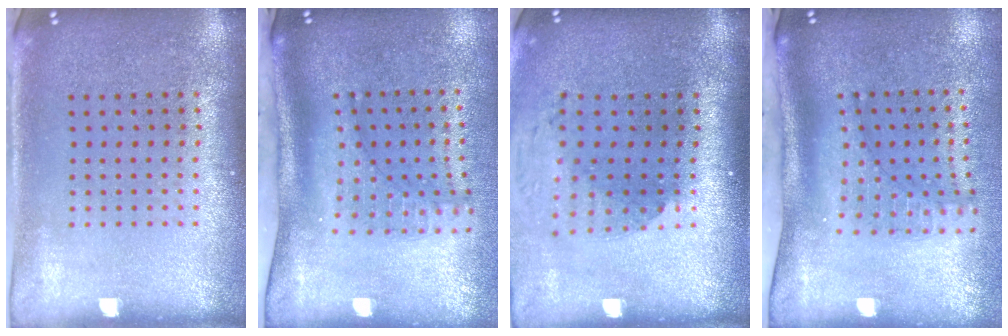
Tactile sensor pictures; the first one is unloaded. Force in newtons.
{"total": 2.1, "press": 1.5, "slide": 1.4}
{"total": 1.8, "press": 1.4, "slide": 1.1}
{"total": 2.1, "press": 1.5, "slide": 1.5}